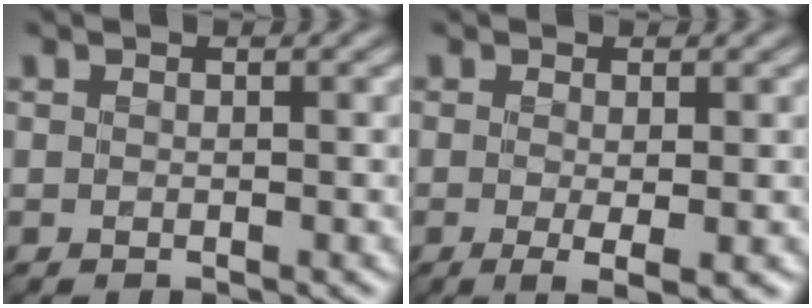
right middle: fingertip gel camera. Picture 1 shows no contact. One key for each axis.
{"total": 2.8, "fx": -0.5, "fy": 0.7, "fz": 2.6, "tx": -0.049, "ty": -0.007, "tz": -0.008}